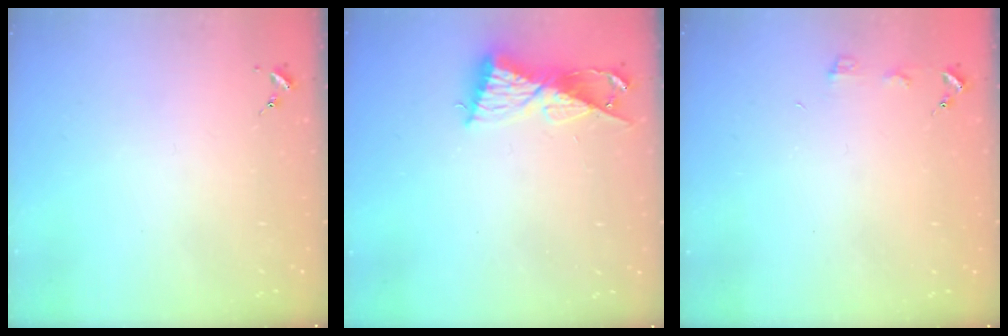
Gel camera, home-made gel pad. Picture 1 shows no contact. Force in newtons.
{"total": 9.4, "press": 9.4, "slide": 0.6}
{"total": 3.4, "press": 3.4, "slide": 0.3}